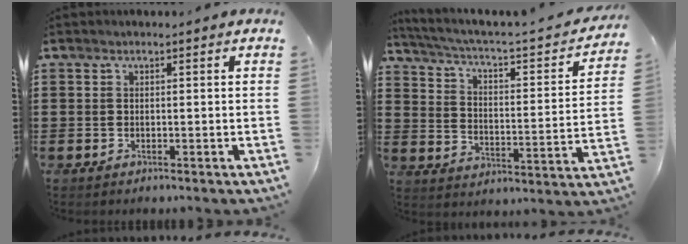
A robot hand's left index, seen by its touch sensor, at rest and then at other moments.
{"total": 2.8, "force": [1.6, 0.5, 2.2], "torque": [-0.059, -0.027, 0.013]}